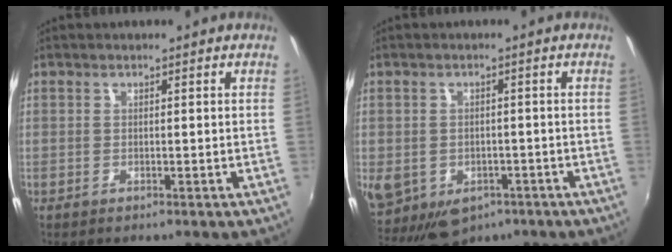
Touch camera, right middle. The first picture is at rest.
{"total": 12.7, "force": [-5.1, 9.5, 6.7], "torque": [-0.160, -0.036, -0.066]}